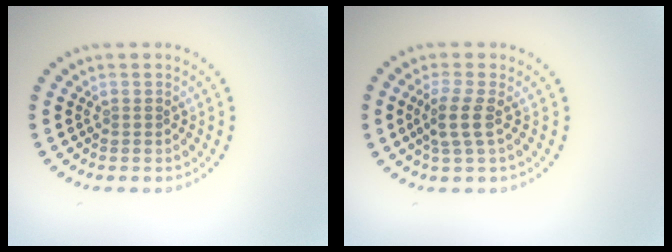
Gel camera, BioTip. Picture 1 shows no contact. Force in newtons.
{"total": 2.3, "press": 1.9, "slide": 1.3}